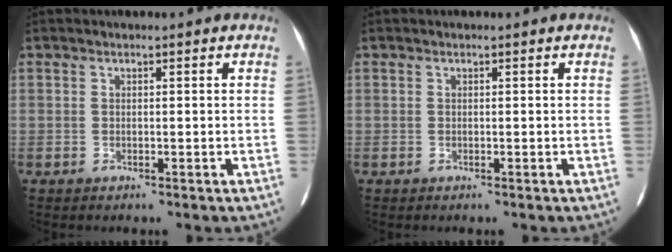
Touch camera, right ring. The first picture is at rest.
{"total": 0.0}